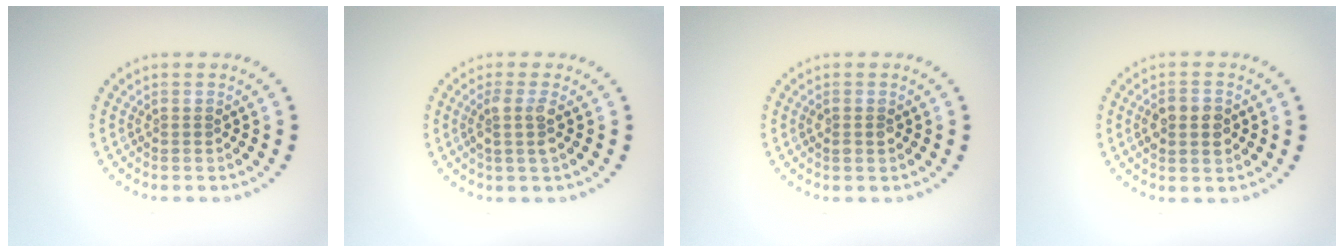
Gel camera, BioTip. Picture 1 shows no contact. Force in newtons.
{"total": 2.0, "press": 1.6, "slide": 1.2}
{"total": 1.0, "press": 1.0, "slide": 0.2}
{"total": 2.9, "press": 2.9, "slide": 0.0}